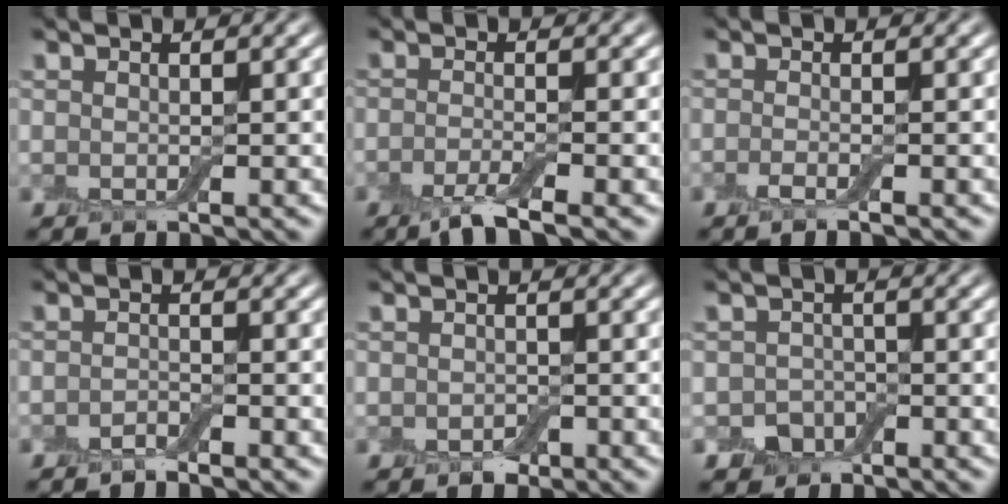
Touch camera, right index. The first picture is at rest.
{"total": 3.0, "force": [-1.8, 0.5, 2.3], "torque": [-0.037, -0.005, -0.047]}
{"total": 1.3, "force": [-0.7, 0.2, 1.0], "torque": [-0.013, -0.006, -0.020]}
{"total": 1.0, "force": [-0.8, 0.1, 0.5], "torque": [-0.010, 0.002, -0.017]}
{"total": 1.0, "force": [-0.5, 0.7, 0.5], "torque": [-0.007, -0.003, -0.009]}
{"total": 2.1, "force": [-1.2, 1.6, 0.7], "torque": [-0.008, 0.000, -0.024]}